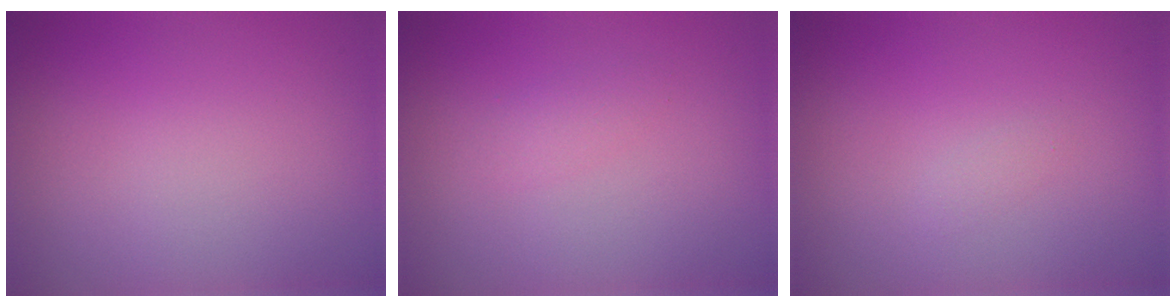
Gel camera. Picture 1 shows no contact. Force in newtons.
{"total": 1.0, "press": 1.0, "slide": 0.0}
{"total": 0.6, "press": 0.6, "slide": 0.0}